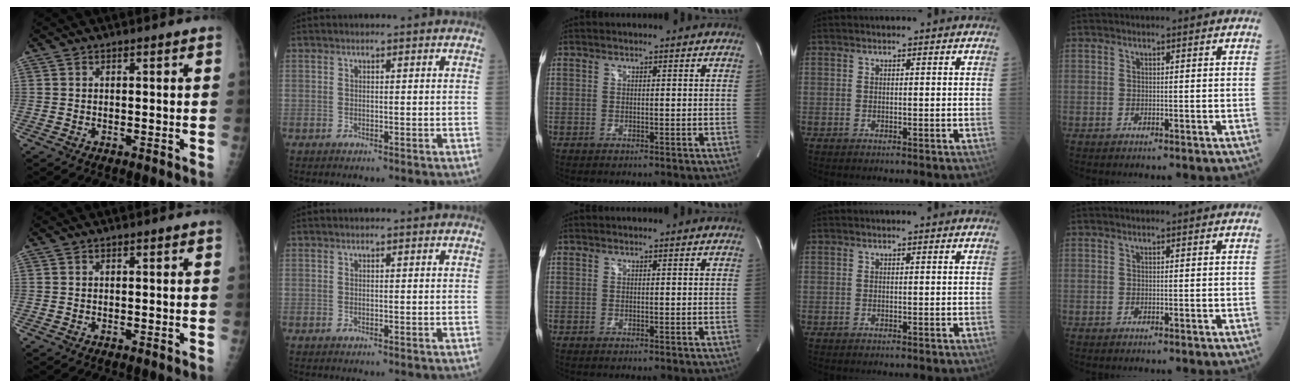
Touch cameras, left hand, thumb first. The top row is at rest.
{}